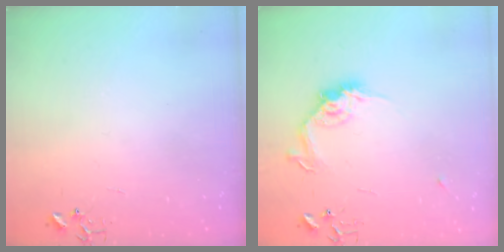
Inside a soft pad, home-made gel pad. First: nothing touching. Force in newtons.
{"total": 10.9, "press": 10.9, "slide": 0.5}